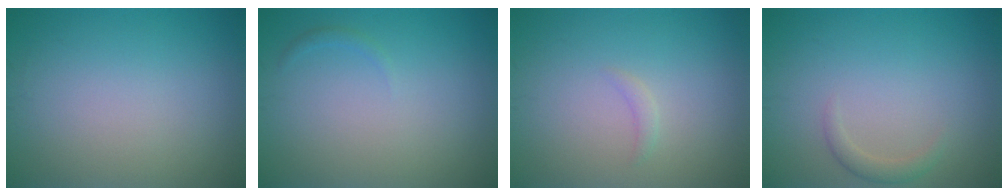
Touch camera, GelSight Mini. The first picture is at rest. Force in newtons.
{"total": 0.6, "press": 0.6, "slide": 0.0}
{"total": 0.8, "press": 0.7, "slide": 0.2}
{"total": 1.2, "press": 1.2, "slide": 0.0}